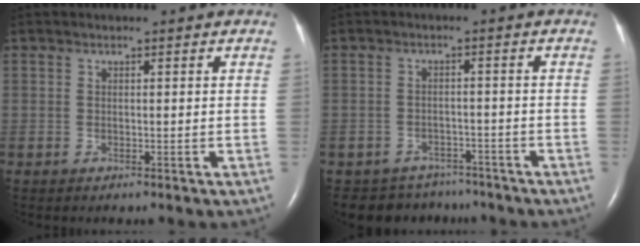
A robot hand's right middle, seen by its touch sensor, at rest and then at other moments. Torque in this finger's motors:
{"motor_torque": [0.18, -0.17, 0.01, 0.00]}